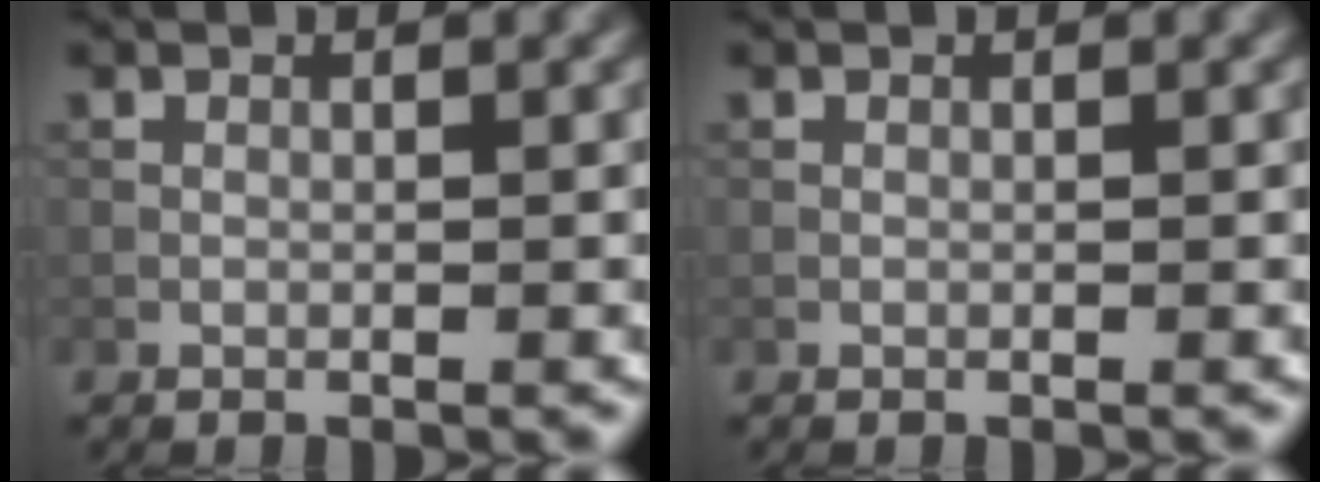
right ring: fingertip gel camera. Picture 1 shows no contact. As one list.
[{"total": 0.0}]